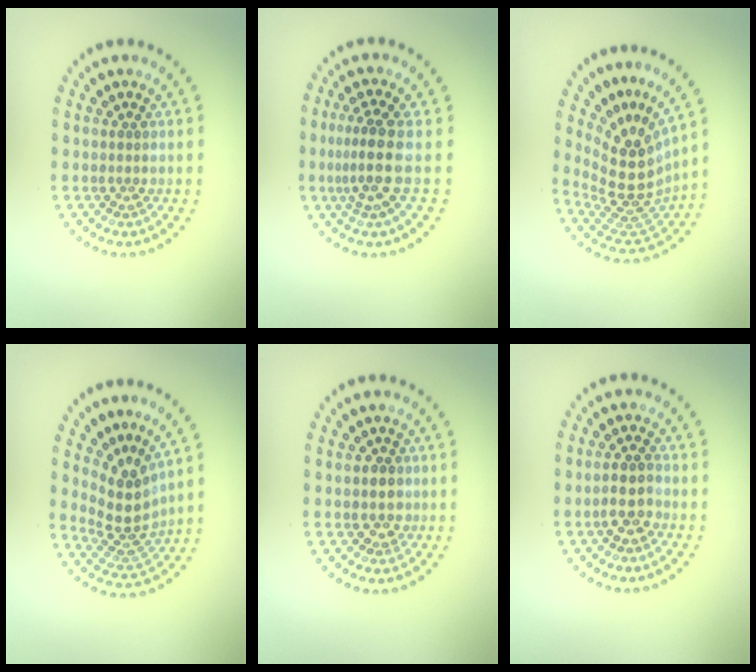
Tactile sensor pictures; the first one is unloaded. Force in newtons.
{"total": 3.3, "press": 2.5, "slide": 2.2}
{"total": 5.3, "press": 3.9, "slide": 3.6}
{"total": 3.8, "press": 2.7, "slide": 2.7}
{"total": 2.0, "press": 1.8, "slide": 0.8}
{"total": 2.4, "press": 2.2, "slide": 0.7}